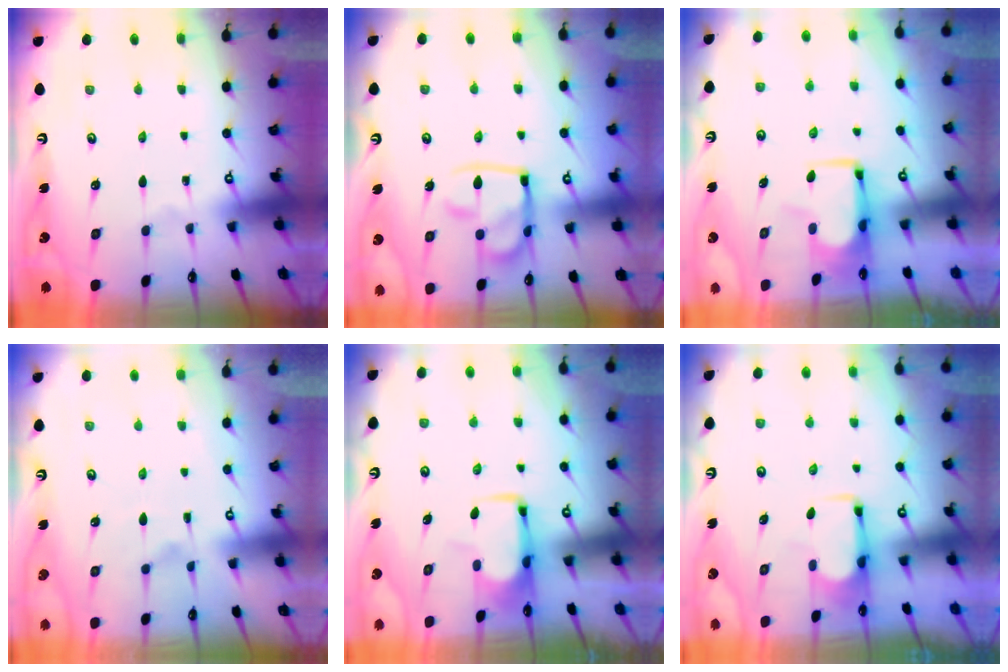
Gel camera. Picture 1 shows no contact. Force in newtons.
{"total": 12.7, "press": 12.7, "slide": 1.3}
{"total": 2.2, "press": 2.2, "slide": 0.2}
{"total": 2.1, "press": 1.6, "slide": 1.3}
{"total": 2.0, "press": 1.9, "slide": 0.4}
{"total": 1.8, "press": 1.6, "slide": 0.7}